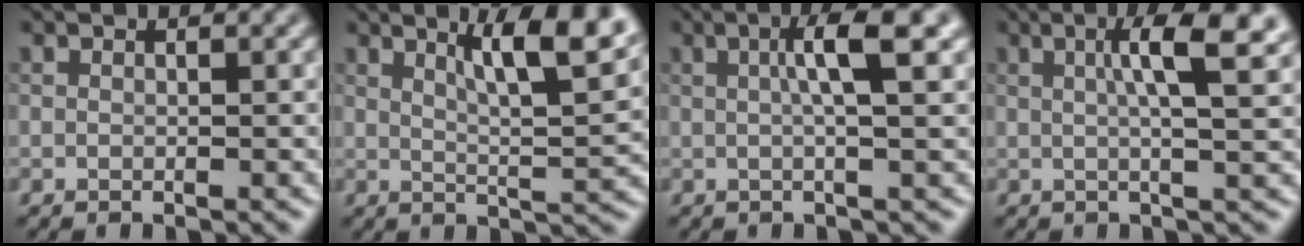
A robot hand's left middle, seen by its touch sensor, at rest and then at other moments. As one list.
[{"total": 7.6, "force": [3.9, 1.6, 6.4], "torque": [-0.084, 0.005, 0.063]}, {"total": 4.4, "force": [0.9, 0.5, 4.3], "torque": [-0.070, 0.006, 0.013]}, {"total": 6.2, "force": [1.7, 1.3, 5.8], "torque": [-0.079, 0.012, 0.023]}]